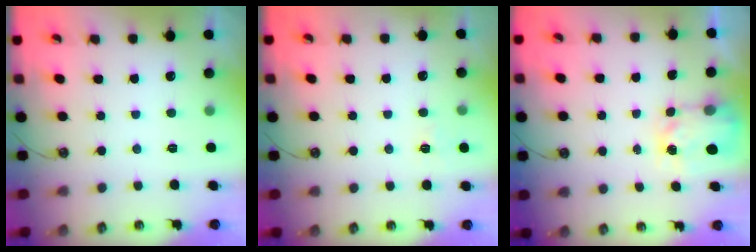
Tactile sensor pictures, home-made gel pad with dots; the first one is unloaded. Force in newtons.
{"total": 2.9, "press": 2.9, "slide": 0.4}
{"total": 4.0, "press": 3.9, "slide": 0.6}